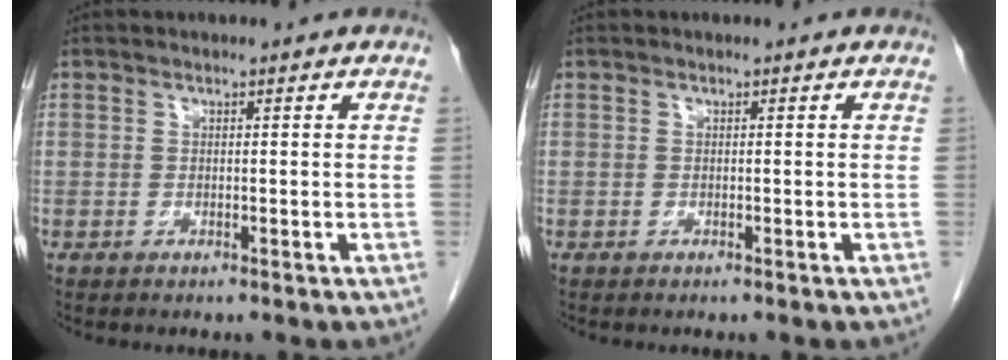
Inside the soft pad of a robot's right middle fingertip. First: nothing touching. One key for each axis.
{"total": 0.0}